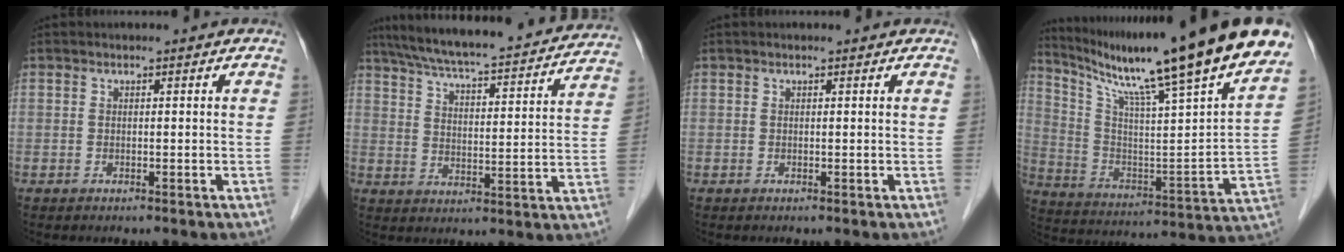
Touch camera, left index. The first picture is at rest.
{"total": 25.8, "force": [23.1, 3.2, 11.2], "torque": [-0.181, -0.008, 0.305]}
{"total": 0.7, "force": [0.6, 0.1, 0.2], "torque": [-0.007, 0.008, 0.007]}
{"total": 28.0, "force": [22.2, -0.1, 17.1], "torque": [-0.289, -0.057, 0.327]}